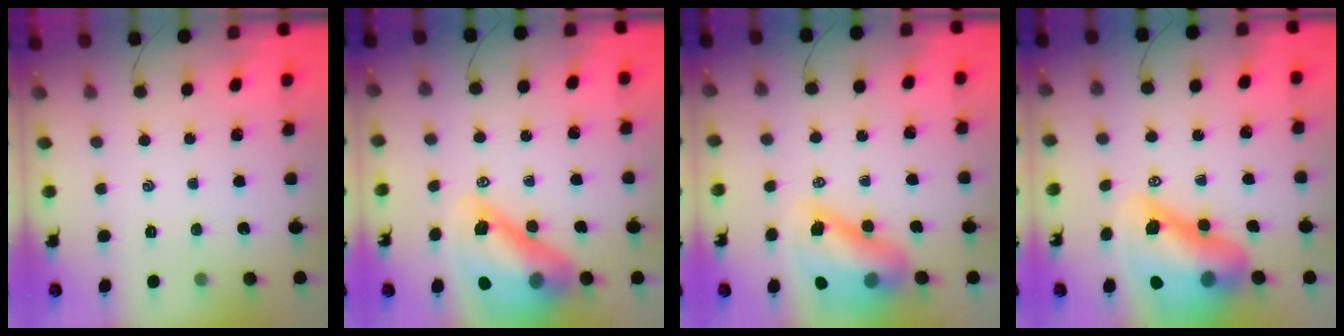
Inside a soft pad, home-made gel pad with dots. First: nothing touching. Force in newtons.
{"total": 18.0, "press": 17.2, "slide": 5.2}
{"total": 12.8, "press": 12.4, "slide": 3.4}
{"total": 18.1, "press": 17.4, "slide": 5.1}